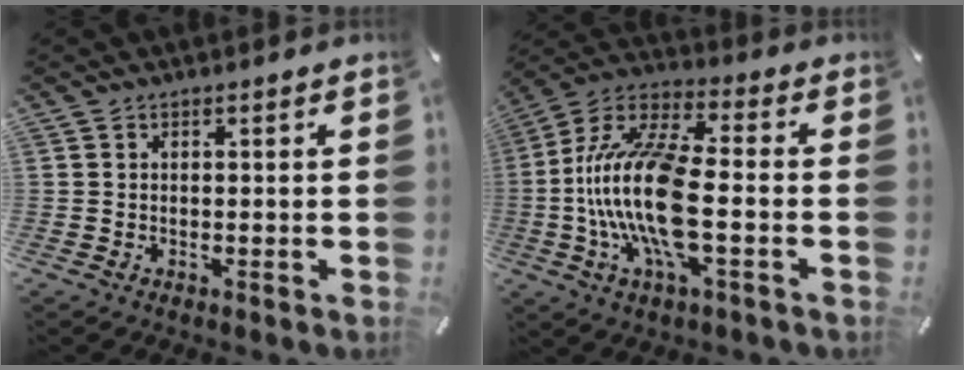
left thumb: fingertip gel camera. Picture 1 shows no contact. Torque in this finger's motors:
{"motor_torque": [0.83, 1.26, 2.76, -0.01, 0.41]}